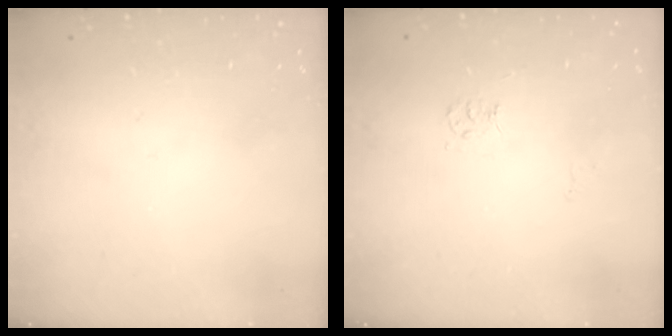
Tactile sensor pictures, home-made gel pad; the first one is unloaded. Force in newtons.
{"total": 3.9, "press": 3.9, "slide": 0.6}